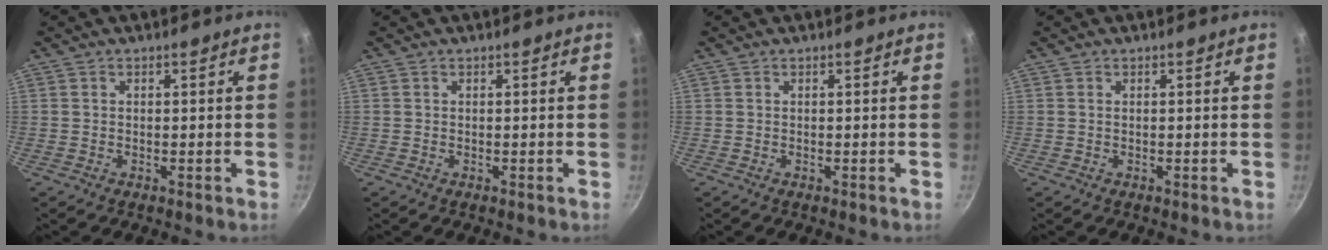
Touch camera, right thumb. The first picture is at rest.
{"total": 0.0}
{"total": 0.0}
{"total": 0.0}